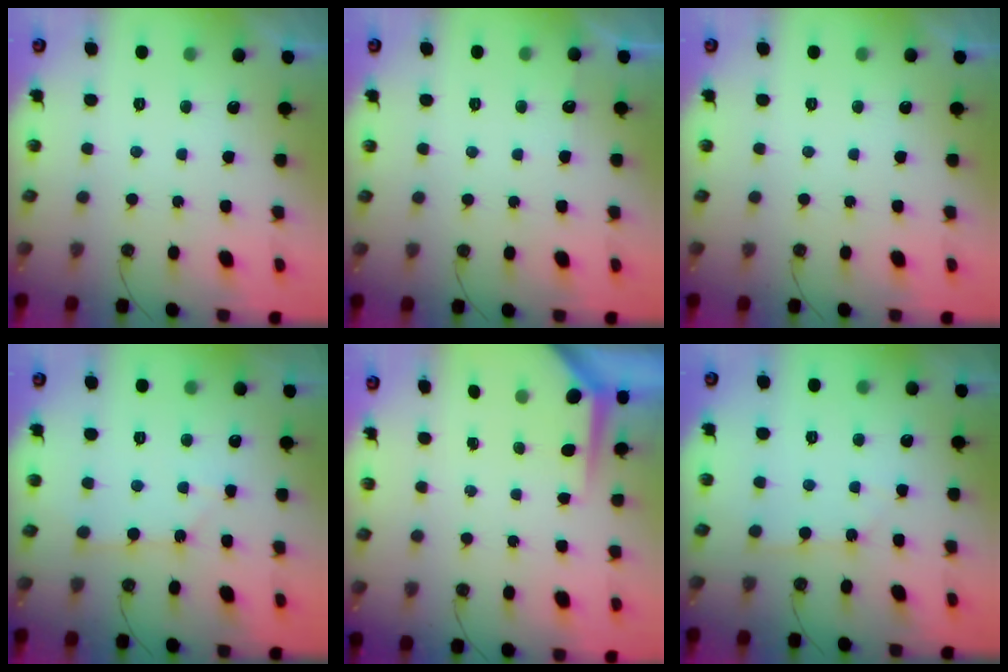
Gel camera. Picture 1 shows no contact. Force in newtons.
{"total": 4.6, "press": 4.5, "slide": 0.6}
{"total": 0.0}
{"total": 3.0, "press": 2.9, "slide": 0.4}
{"total": 4.0, "press": 4.0, "slide": 0.3}
{"total": 2.1, "press": 2.1, "slide": 0.2}